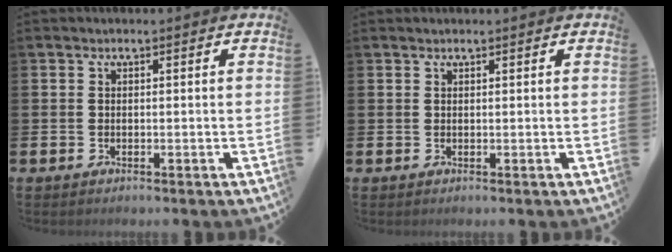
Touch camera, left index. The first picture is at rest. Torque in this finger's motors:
{"motor_torque": [0.93, -1.21, 0.03, -0.03]}